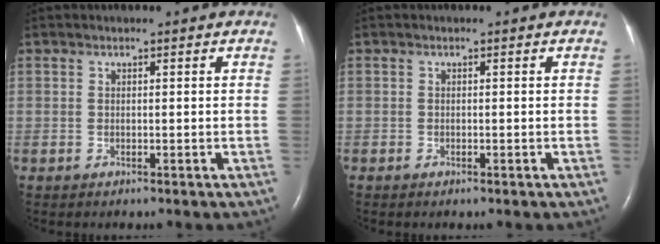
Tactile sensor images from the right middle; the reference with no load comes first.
{"total": 0.0}